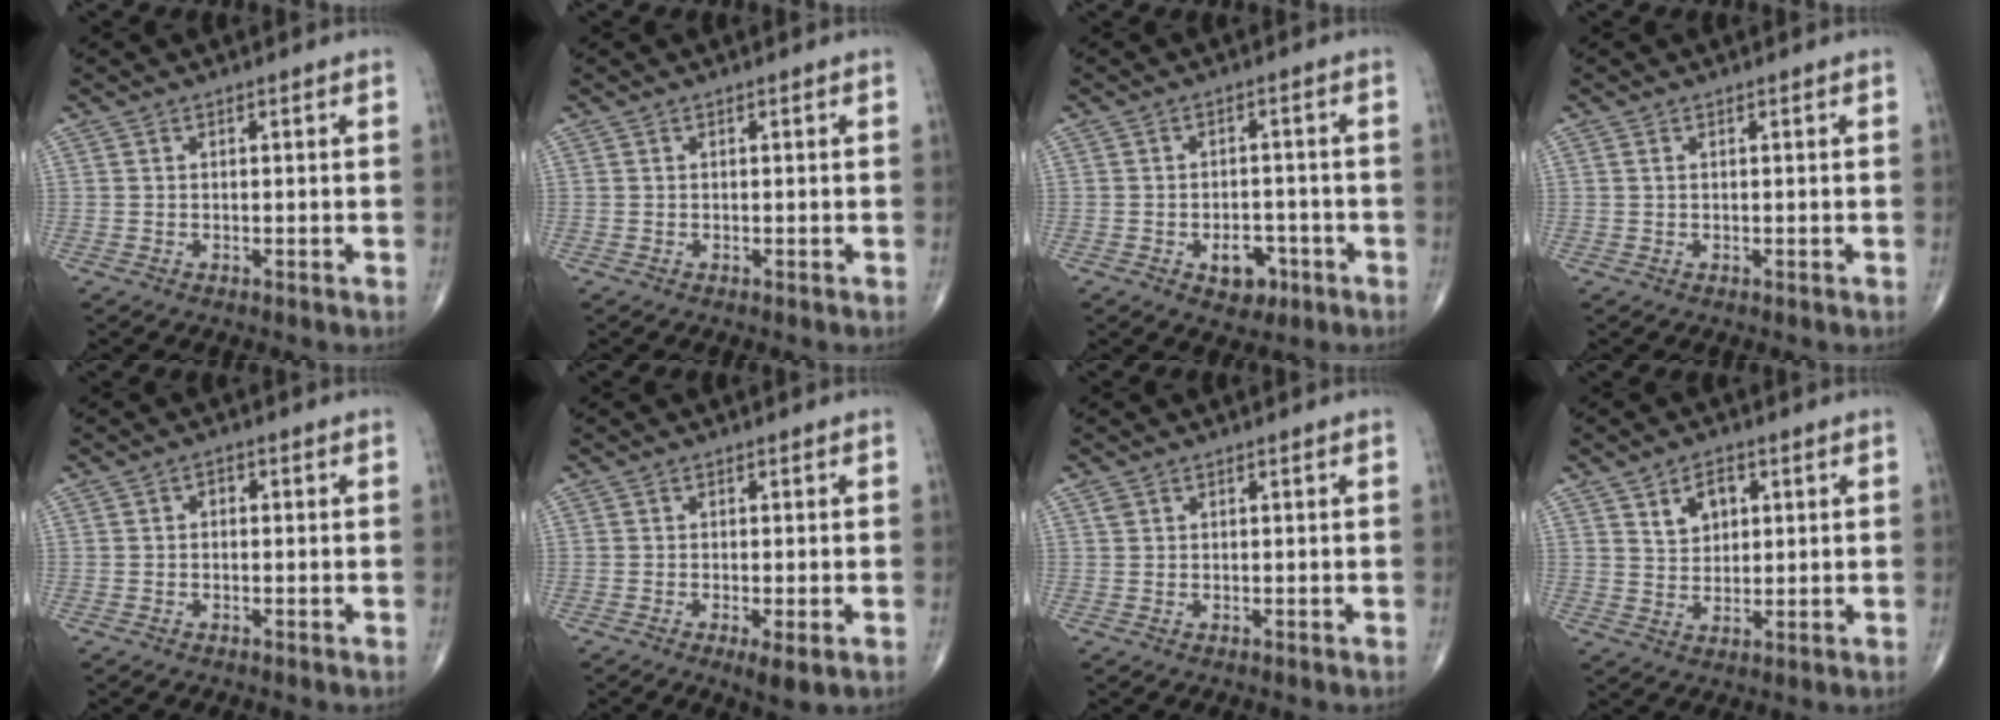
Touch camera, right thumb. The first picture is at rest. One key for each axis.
{"total": 0.0}
{"total": 5.5, "fx": -2.4, "fy": 3.7, "fz": 3.2, "tx": -0.022, "ty": 0.019, "tz": -0.028}
{"total": 0.7, "fx": 0.2, "fy": 0.3, "fz": 0.5, "tx": -0.013, "ty": 0.006, "tz": 0.005}
{"total": 1.3, "fx": 0.0, "fy": 1.0, "fz": 0.9, "tx": -0.008, "ty": 0.007, "tz": -0.004}
{"total": 3.3, "fx": -1.2, "fy": 0.7, "fz": 3.0, "tx": -0.055, "ty": -0.011, "tz": -0.021}
{"total": 1.0, "fx": 0.5, "fy": 0.7, "fz": 0.4, "tx": -0.005, "ty": 0.004, "tz": 0.012}
{"total": 5.5, "fx": 2.4, "fy": 3.6, "fz": 3.3, "tx": -0.034, "ty": -0.013, "tz": 0.041}